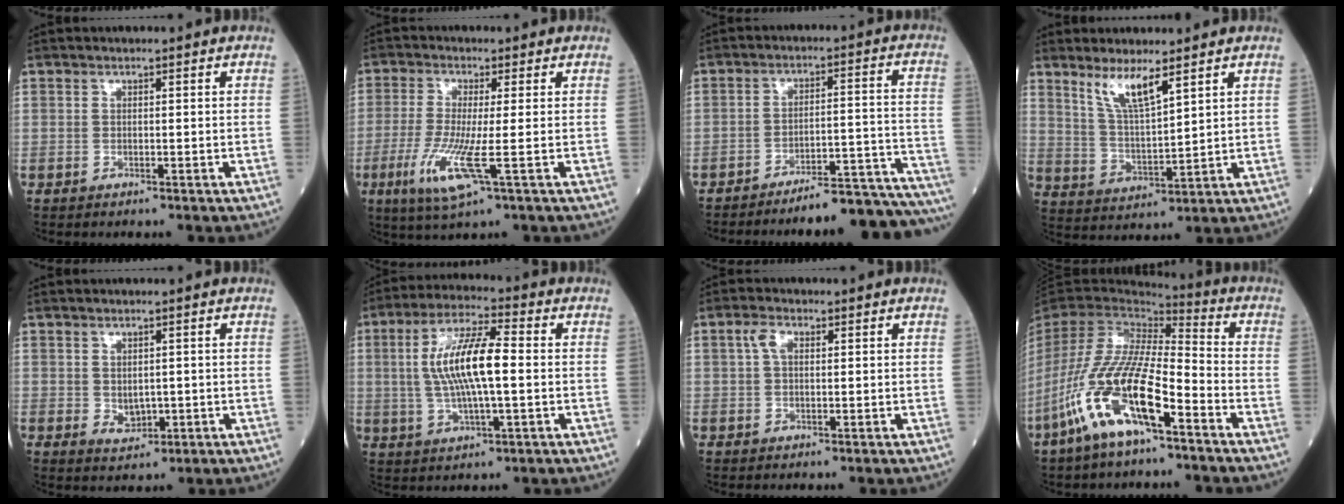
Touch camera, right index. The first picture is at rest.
{"total": 8.1, "force": [-2.4, 0.1, 7.7], "torque": [-0.167, -0.026, -0.049]}
{"total": 17.7, "force": [-17.0, -0.4, 5.0], "torque": [-0.015, 0.026, -0.226]}
{"total": 6.8, "force": [4.6, 0.7, 5.0], "torque": [-0.101, -0.012, 0.093]}
{"total": 2.7, "force": [-0.1, 1.9, 1.9], "torque": [-0.031, -0.004, 0.008]}
{"total": 11.3, "force": [0.6, 2.2, 11.1], "torque": [-0.219, 0.014, 0.011]}
{"total": 2.4, "force": [0.8, 1.3, 1.9], "torque": [-0.045, 0.012, 0.017]}
{"total": 16.6, "force": [-8.4, 3.5, 13.9], "torque": [-0.297, -0.022, -0.159]}